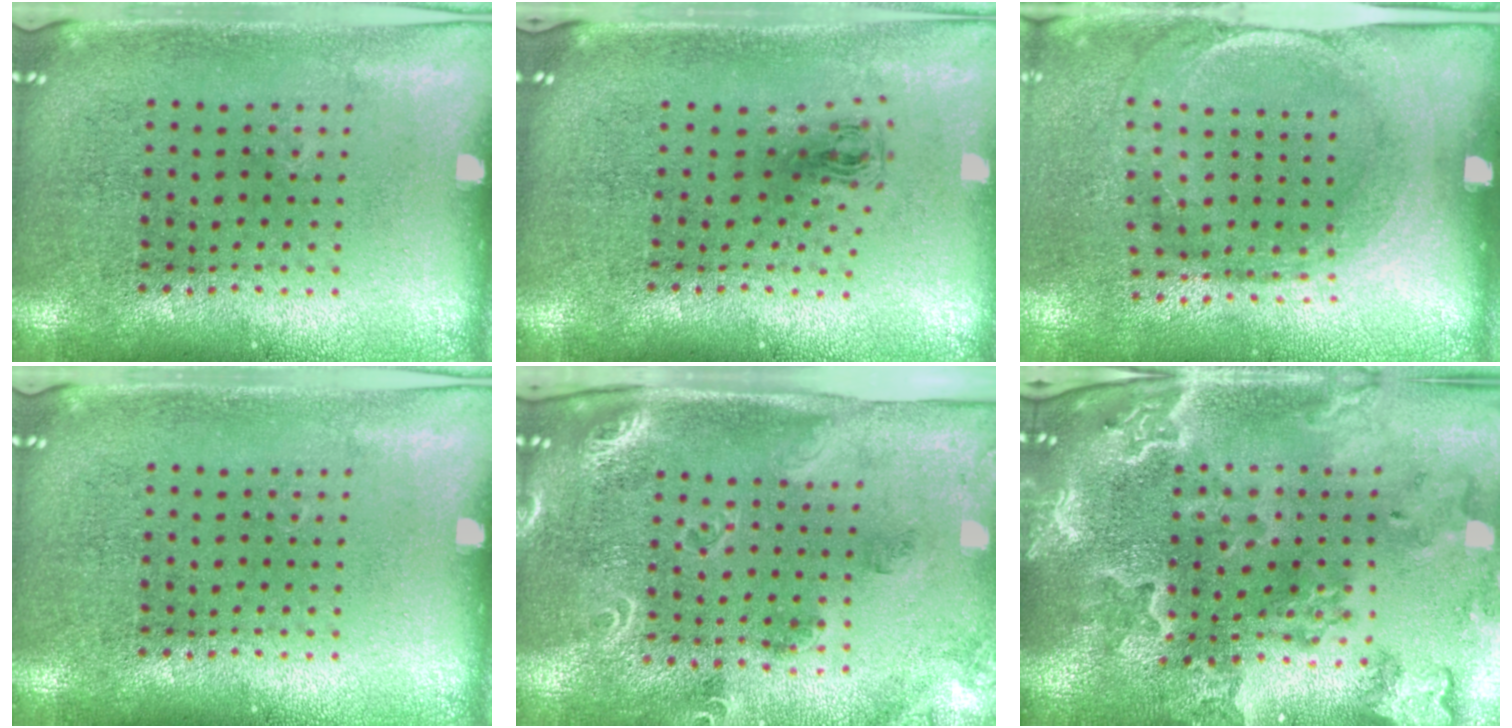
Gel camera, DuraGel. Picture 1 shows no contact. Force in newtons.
{"total": 0.7, "press": 0.4, "slide": 0.6}
{"total": 1.7, "press": 1.2, "slide": 1.1}
{"total": 0.0}
{"total": 1.7, "press": 1.7, "slide": 0.3}
{"total": 2.9, "press": 2.7, "slide": 1.0}